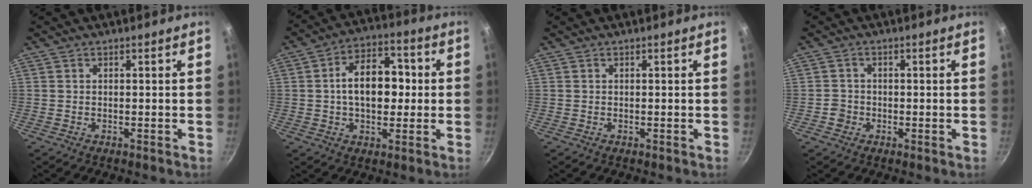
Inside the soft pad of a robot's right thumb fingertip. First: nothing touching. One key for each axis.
{"total": 12.8, "fx": 0.5, "fy": 8.2, "fz": 9.9, "tx": -0.117, "ty": 0.024, "tz": -0.005}
{"total": 0.0}
{"total": 2.1, "fx": -0.8, "fy": 1.9, "fz": 0.4, "tx": 0.003, "ty": 0.008, "tz": -0.015}